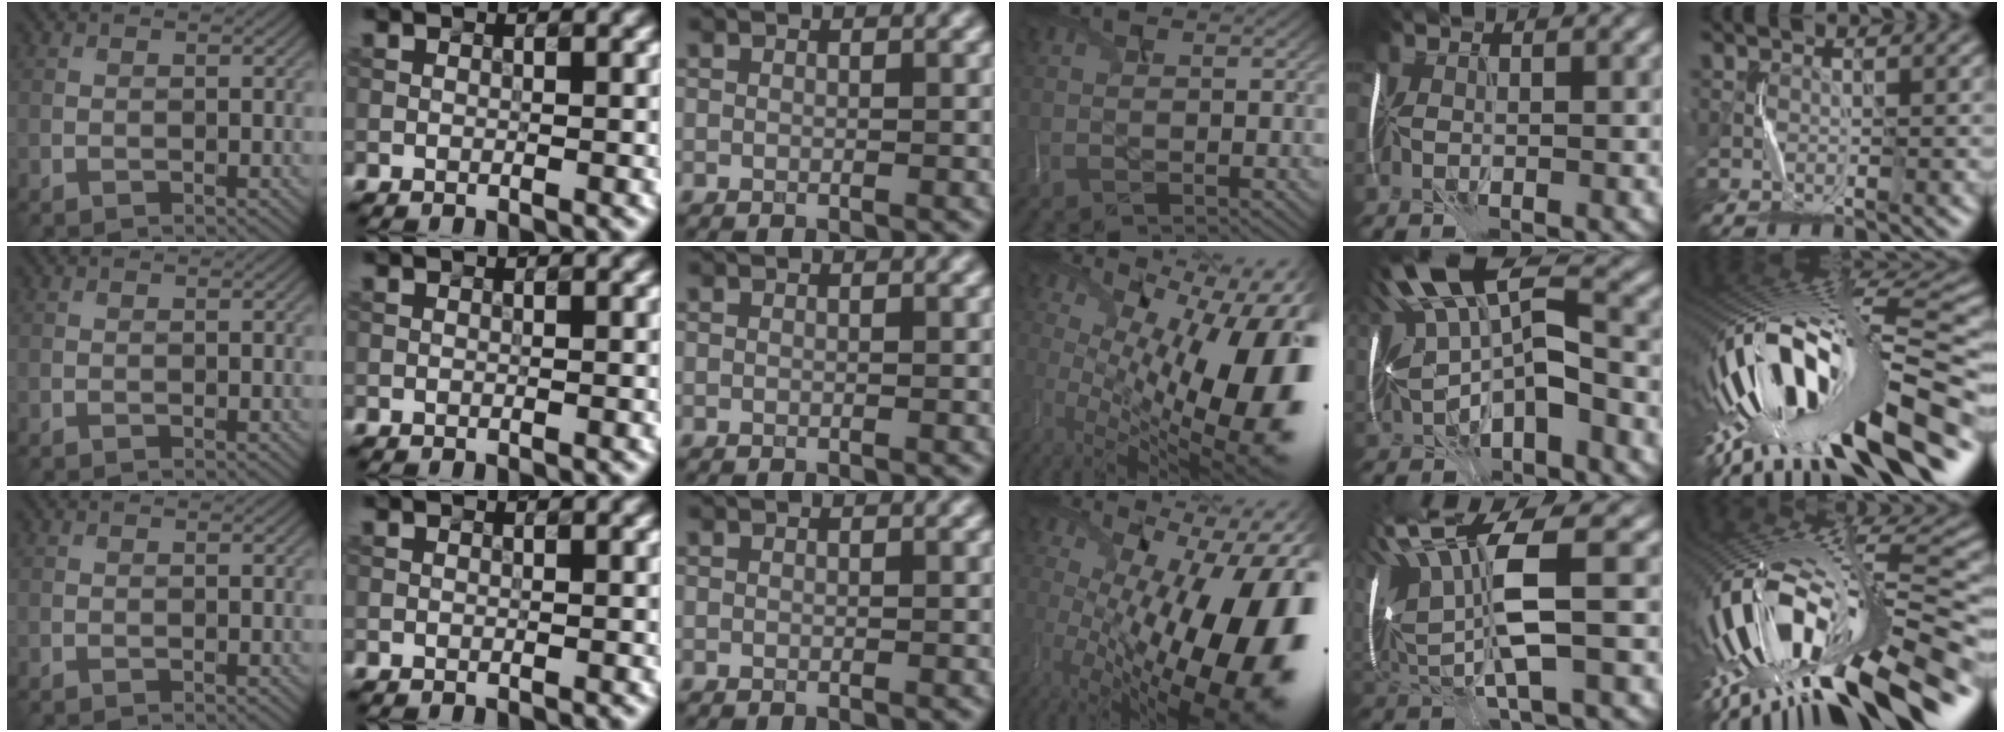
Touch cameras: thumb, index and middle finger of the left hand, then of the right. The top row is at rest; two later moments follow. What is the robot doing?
{"motion": "shake", "object": "plastic piggy bank"}